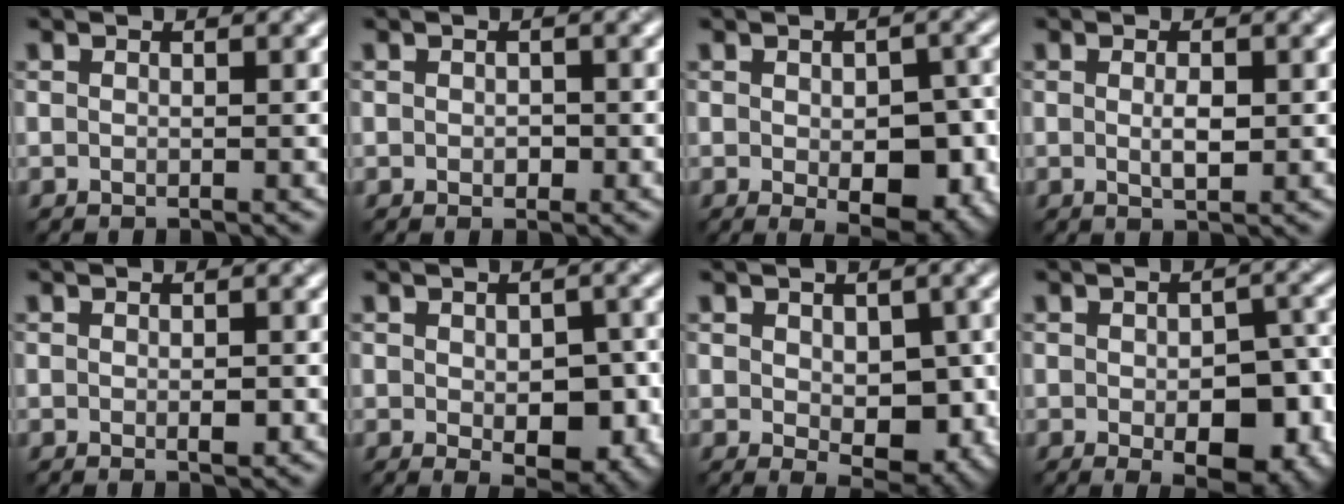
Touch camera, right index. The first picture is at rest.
{"total": 0.7, "force": [-0.1, 0.5, 0.4], "torque": [-0.006, -0.003, -0.002]}
{"total": 7.0, "force": [-1.7, 3.5, 5.8], "torque": [-0.077, -0.015, -0.016]}
{"total": 1.6, "force": [0.1, 0.5, 1.6], "torque": [-0.029, -0.002, 0.002]}
{"total": 1.1, "force": [-0.2, 0.4, 1.0], "torque": [-0.014, -0.001, -0.001]}
{"total": 5.9, "force": [-1.1, 3.0, 4.9], "torque": [-0.067, -0.013, -0.009]}
{"total": 5.7, "force": [-0.4, 3.3, 4.6], "torque": [-0.065, -0.014, 0.000]}
{"total": 7.7, "force": [-2.3, 3.9, 6.2], "torque": [-0.081, -0.013, -0.024]}